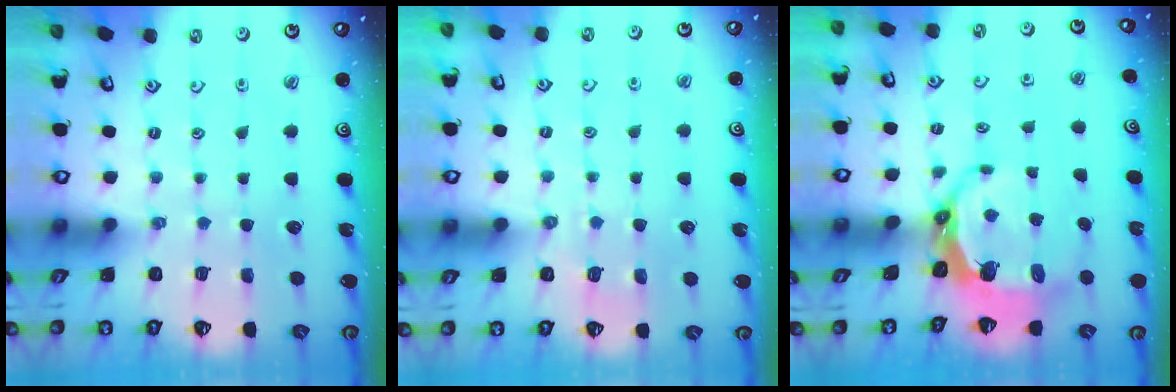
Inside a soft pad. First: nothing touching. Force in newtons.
{"total": 2.8, "press": 2.5, "slide": 1.3}
{"total": 8.0, "press": 6.4, "slide": 4.7}